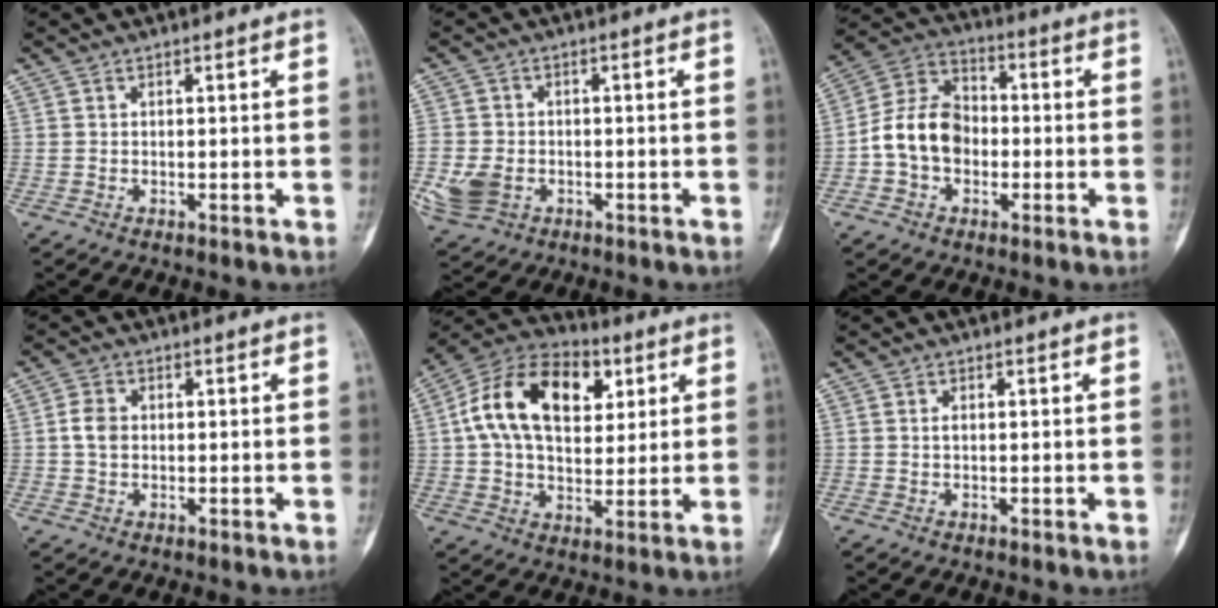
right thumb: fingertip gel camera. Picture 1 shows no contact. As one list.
[{"total": 7.9, "force": [-2.2, 6.2, 4.5], "torque": [-0.098, 0.004, -0.032]}, {"total": 11.7, "force": [-1.7, 8.9, 7.4], "torque": [-0.120, 0.040, -0.042]}, {"total": 3.6, "force": [0.2, 2.7, 2.4], "torque": [-0.045, 0.005, -0.001]}, {"total": 19.4, "force": [5.3, 12.4, 14.0], "torque": [-0.212, 0.006, 0.080]}, {"total": 0.6, "force": [0.1, 0.3, 0.5], "torque": [-0.008, 0.001, 0.002]}]